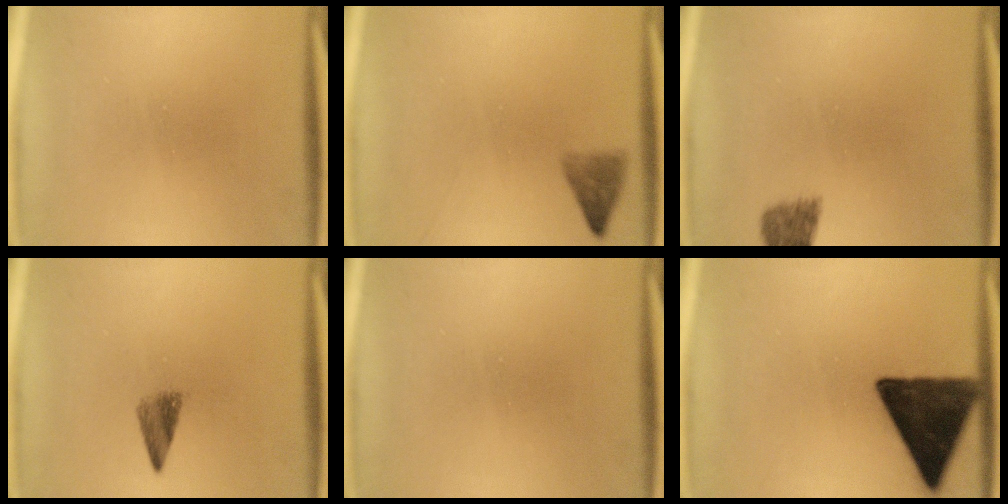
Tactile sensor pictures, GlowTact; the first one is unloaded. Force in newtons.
{"total": 2.0}
{"total": 2.3}
{"total": 2.7}
{"total": 0.0}
{"total": 13.6}